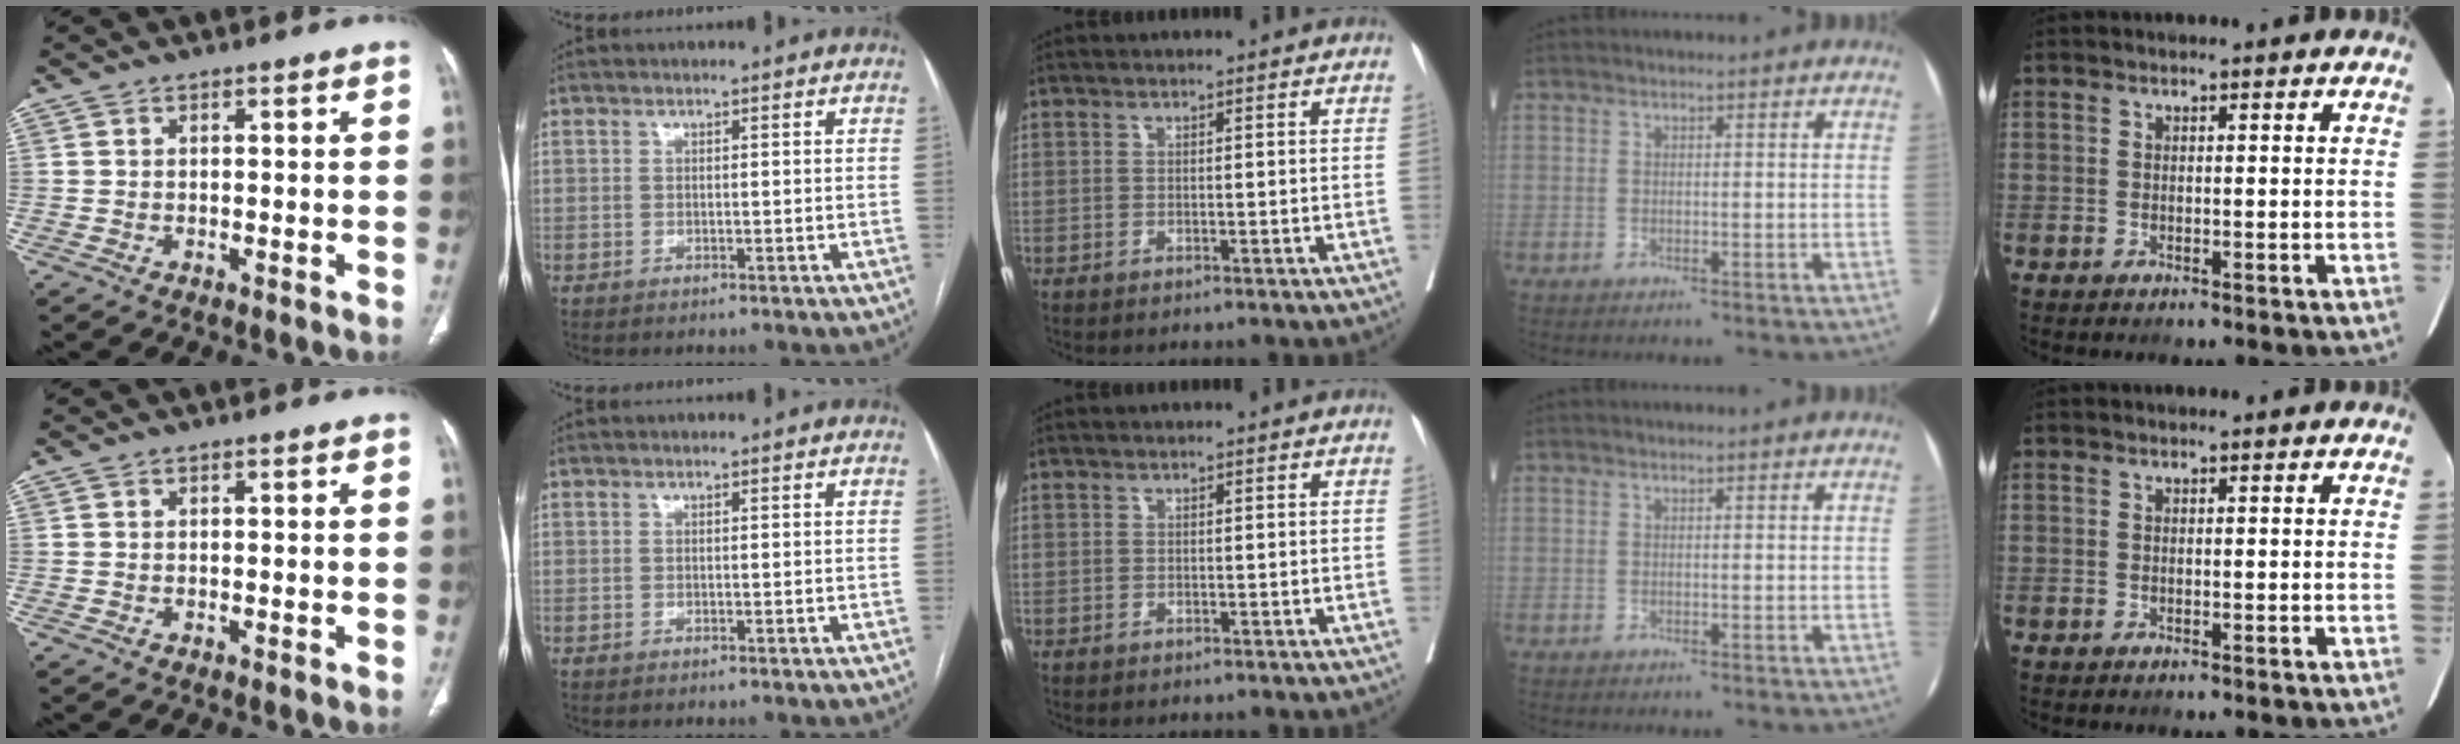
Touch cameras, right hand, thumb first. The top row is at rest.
{}